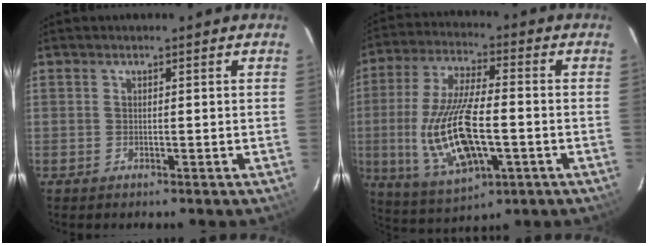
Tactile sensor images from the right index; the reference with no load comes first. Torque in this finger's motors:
{"motor_torque": [2.14, 0.00, 1.05, 0.21]}